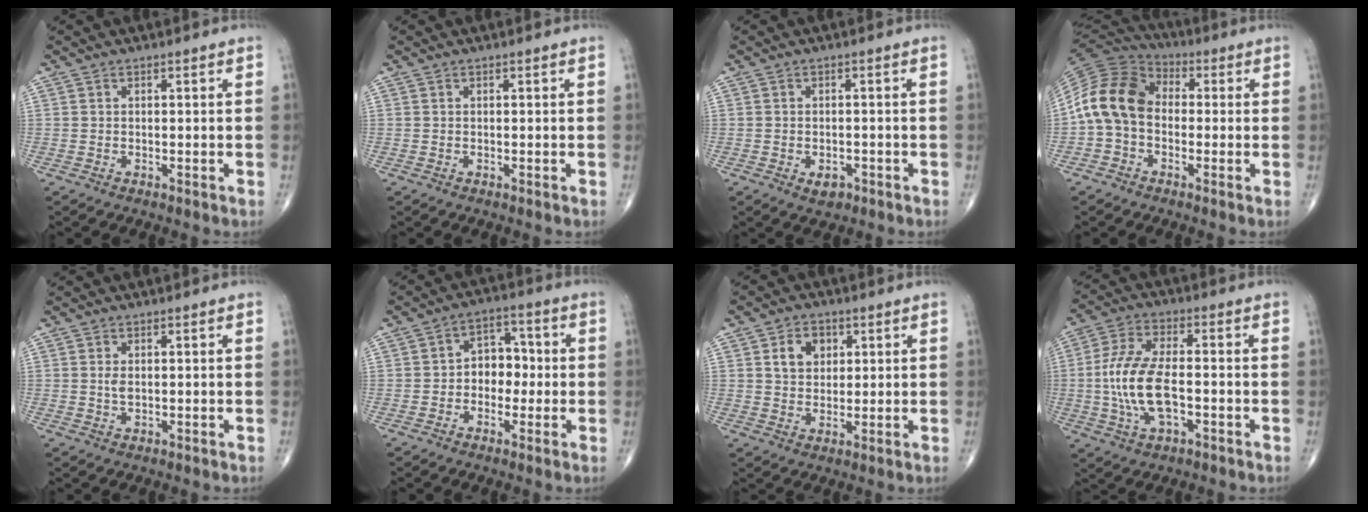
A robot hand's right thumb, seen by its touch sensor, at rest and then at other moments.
{"total": 0.0}
{"total": 2.7, "force": [-1.3, 1.8, 1.5], "torque": [-0.015, 0.003, -0.013]}
{"total": 12.5, "force": [-0.9, 9.3, 8.3], "torque": [-0.157, 0.033, -0.034]}
{"total": 1.5, "force": [0.2, 0.8, 1.3], "torque": [-0.025, -0.002, 0.006]}
{"total": 7.0, "force": [-0.6, 5.3, 4.6], "torque": [-0.031, 0.026, -0.022]}
{"total": 6.0, "force": [2.0, 4.7, 3.2], "torque": [-0.029, -0.006, 0.033]}
{"total": 12.7, "force": [-1.9, 6.0, 11.0], "torque": [-0.232, 0.017, -0.037]}